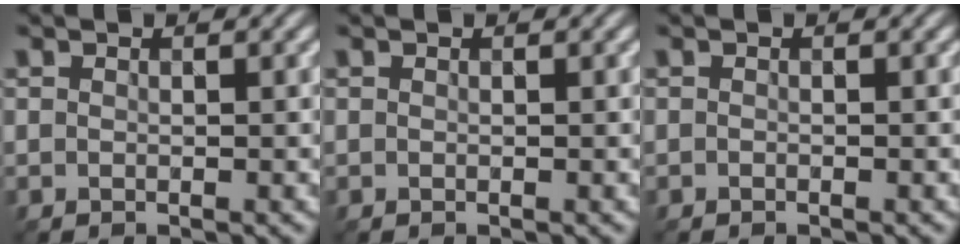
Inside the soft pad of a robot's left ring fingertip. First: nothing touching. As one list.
[{"total": 0.0}, {"total": 0.0}]